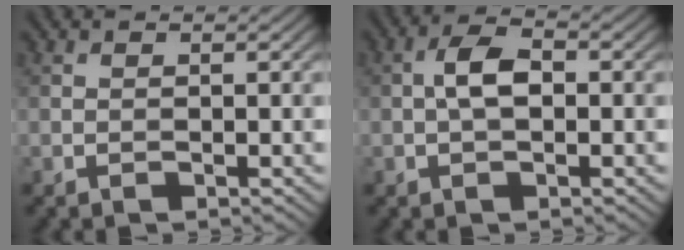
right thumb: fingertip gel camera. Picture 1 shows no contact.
{"total": 3.9, "force": [-0.1, 2.0, 3.4], "torque": [-0.067, 0.012, -0.007]}